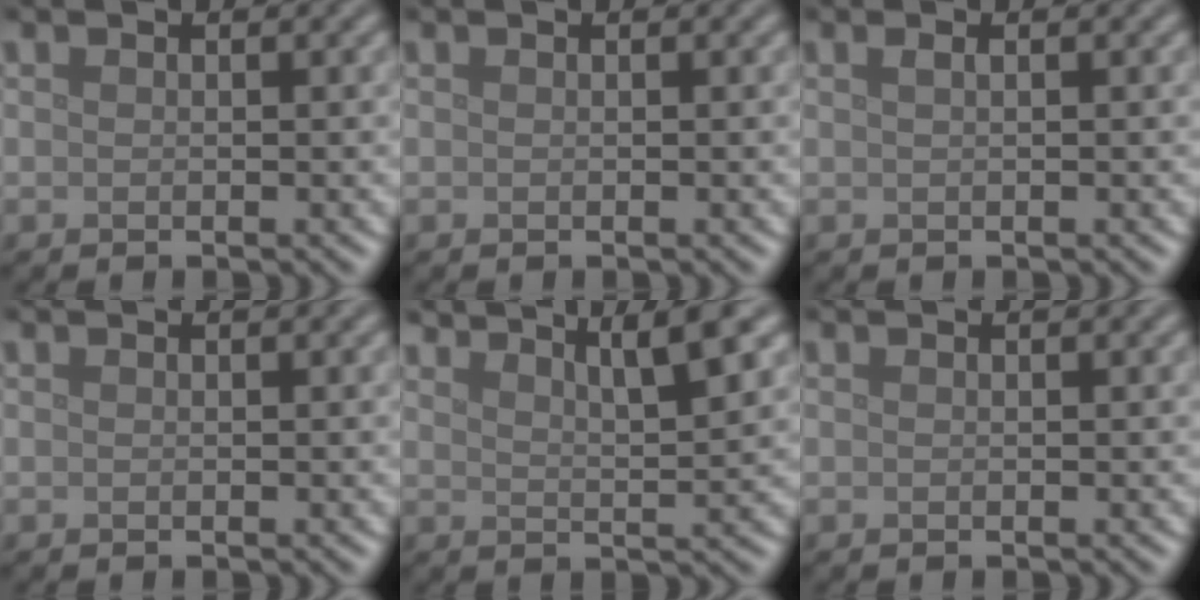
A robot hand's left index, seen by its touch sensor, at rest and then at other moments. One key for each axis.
{"total": 0.0}
{"total": 0.8, "fx": 0.3, "fy": 0.3, "fz": 0.7, "tx": -0.010, "ty": 0.002, "tz": 0.002}
{"total": 0.0}
{"total": 4.6, "fx": 3.6, "fy": 0.8, "fz": 2.7, "tx": -0.031, "ty": 0.008, "tz": 0.049}
{"total": 0.0}